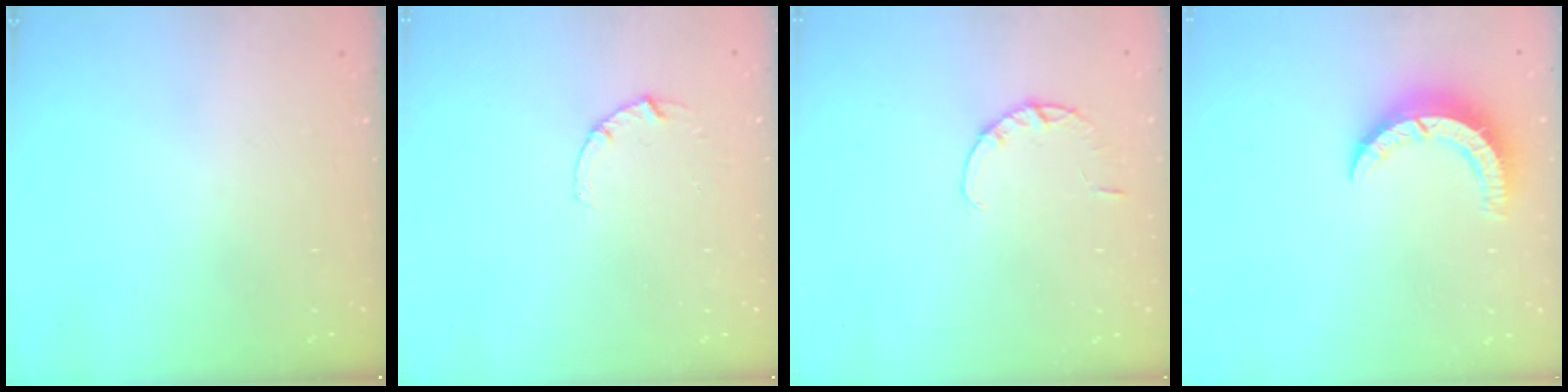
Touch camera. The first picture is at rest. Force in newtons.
{"total": 3.2, "press": 3.2, "slide": 0.4}
{"total": 1.8, "press": 1.8, "slide": 0.3}
{"total": 7.4, "press": 7.4, "slide": 0.7}